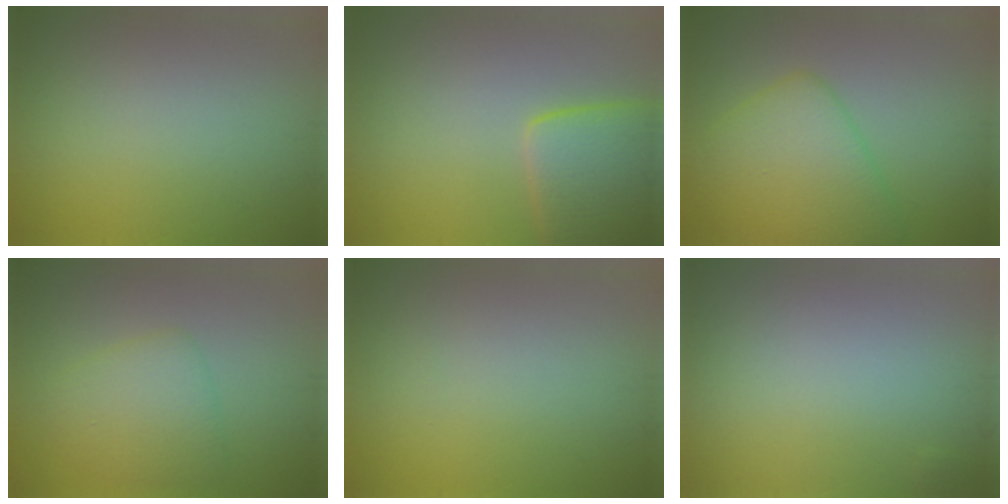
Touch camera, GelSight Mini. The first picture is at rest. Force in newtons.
{"total": 6.9, "press": 6.9, "slide": 0.3}
{"total": 6.5, "press": 6.5, "slide": 0.2}
{"total": 3.6, "press": 3.6, "slide": 0.1}
{"total": 0.0}
{"total": 0.0}